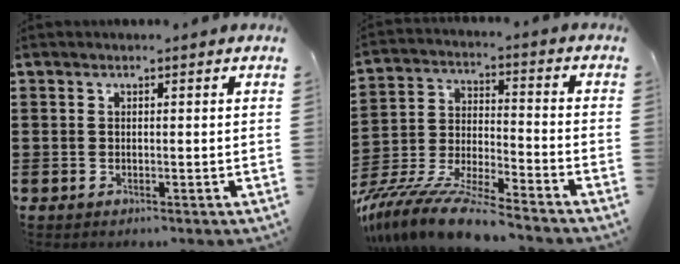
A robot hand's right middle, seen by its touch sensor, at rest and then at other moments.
{"total": 10.4, "force": [-9.8, 0.1, 3.8], "torque": [-0.081, 0.007, -0.198]}